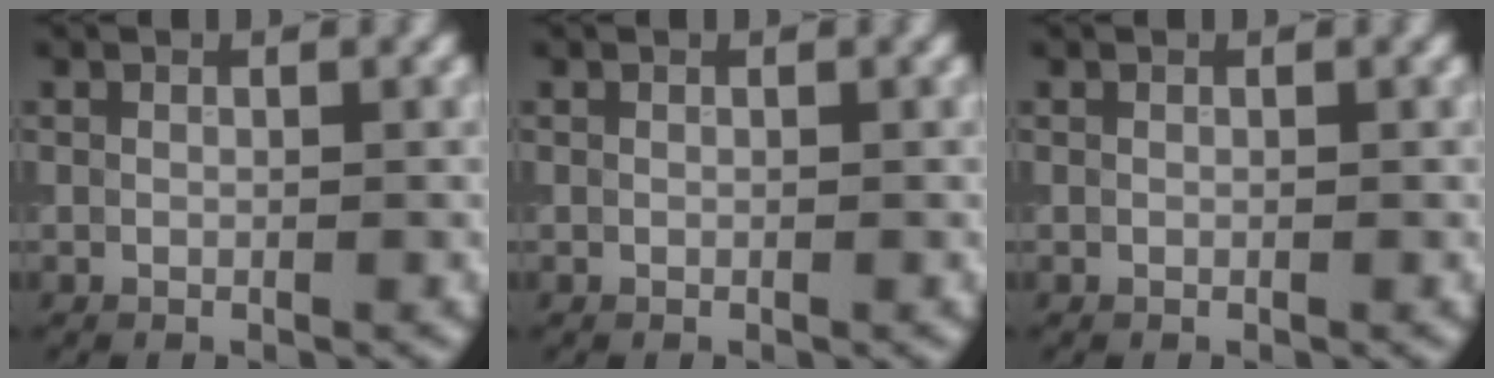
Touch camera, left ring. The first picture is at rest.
{"total": 0.0}
{"total": 0.0}